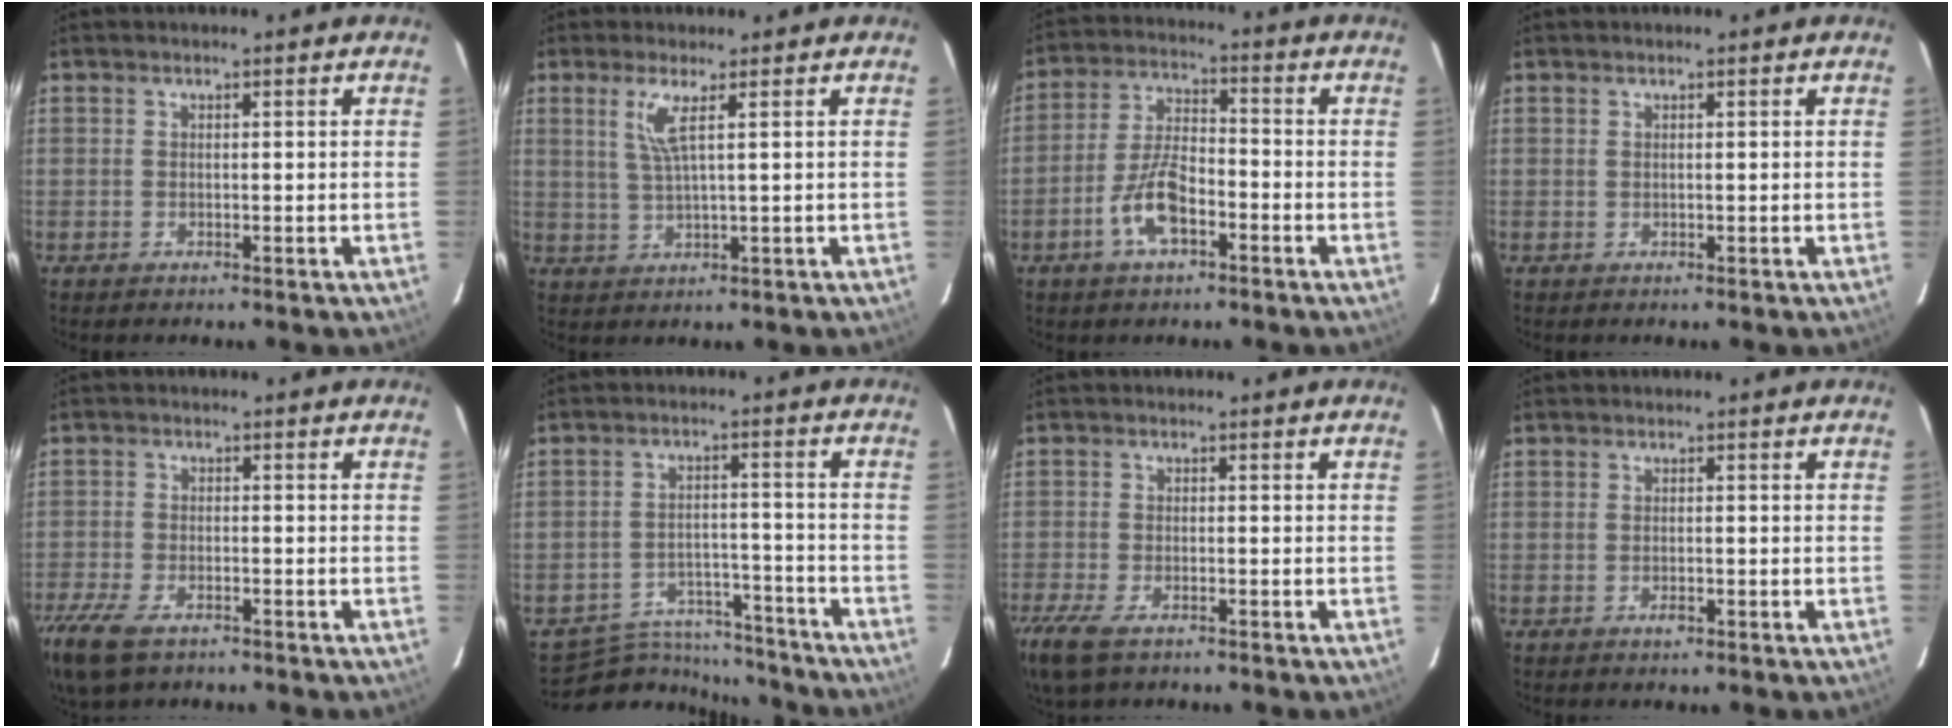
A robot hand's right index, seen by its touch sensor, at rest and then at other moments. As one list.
[{"total": 3.9, "force": [1.6, -0.3, 3.5], "torque": [-0.070, -0.004, 0.035]}, {"total": 8.8, "force": [-4.4, 3.4, 6.7], "torque": [-0.144, 0.006, -0.081]}, {"total": 0.0}, {"total": 12.2, "force": [-8.3, 5.3, 7.1], "torque": [-0.186, -0.042, -0.156]}, {"total": 11.2, "force": [-10.3, 4.0, 1.6], "torque": [-0.044, 0.020, -0.147]}, {"total": 9.3, "force": [-6.3, 3.5, 5.8], "torque": [-0.148, -0.034, -0.122]}, {"total": 1.4, "force": [-0.9, 0.7, 0.9], "torque": [-0.019, -0.001, -0.015]}]